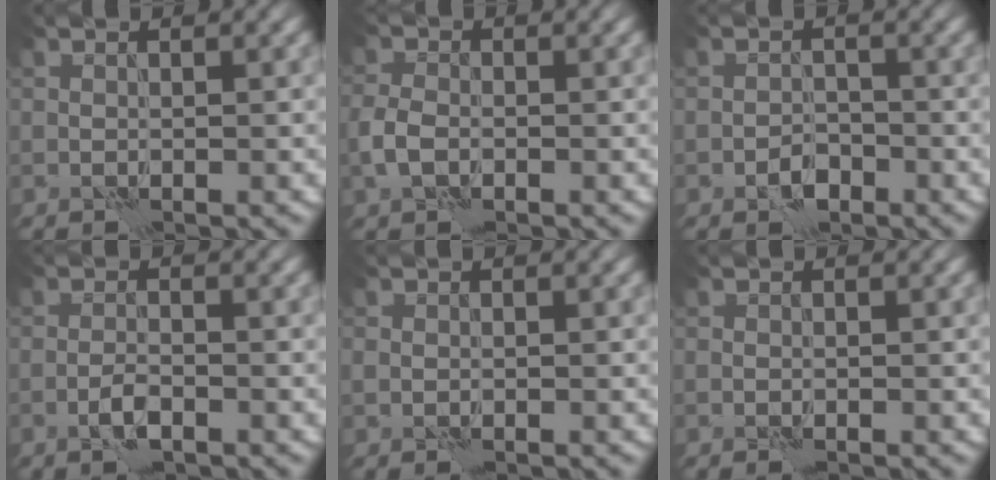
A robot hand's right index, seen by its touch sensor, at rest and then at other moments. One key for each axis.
{"total": 2.6, "fx": -0.9, "fy": 1.8, "fz": 1.7, "tx": -0.041, "ty": 0.001, "tz": -0.025}
{"total": 1.9, "fx": -1.2, "fy": 1.1, "fz": 1.0, "tx": -0.012, "ty": 0.006, "tz": -0.024}
{"total": 1.7, "fx": -1.0, "fy": 0.4, "fz": 1.3, "tx": -0.028, "ty": 0.003, "tz": -0.024}
{"total": 0.8, "fx": -0.1, "fy": 0.7, "fz": 0.2, "tx": -0.003, "ty": -0.005, "tz": -0.001}
{"total": 0.0}